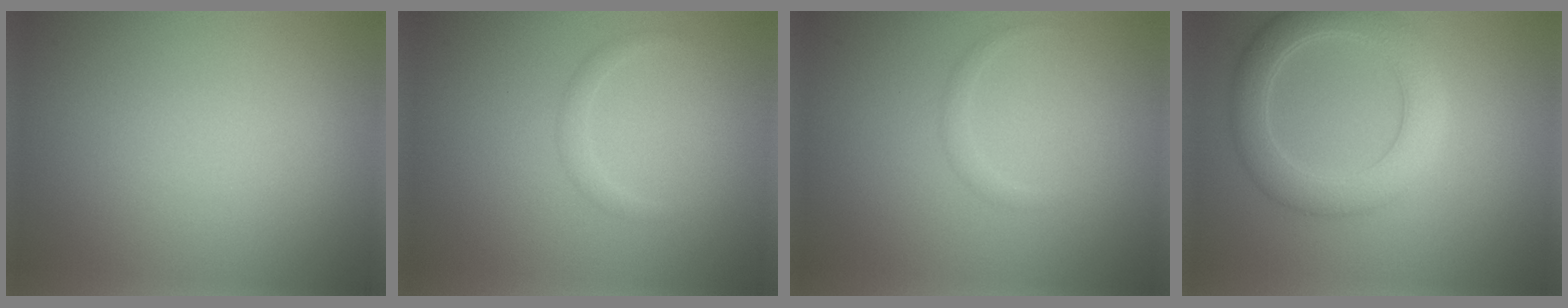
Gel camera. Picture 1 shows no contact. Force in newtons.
{"total": 1.0, "press": 1.0, "slide": 0.1}
{"total": 0.8, "press": 0.8, "slide": 0.0}
{"total": 5.1, "press": 5.0, "slide": 0.3}